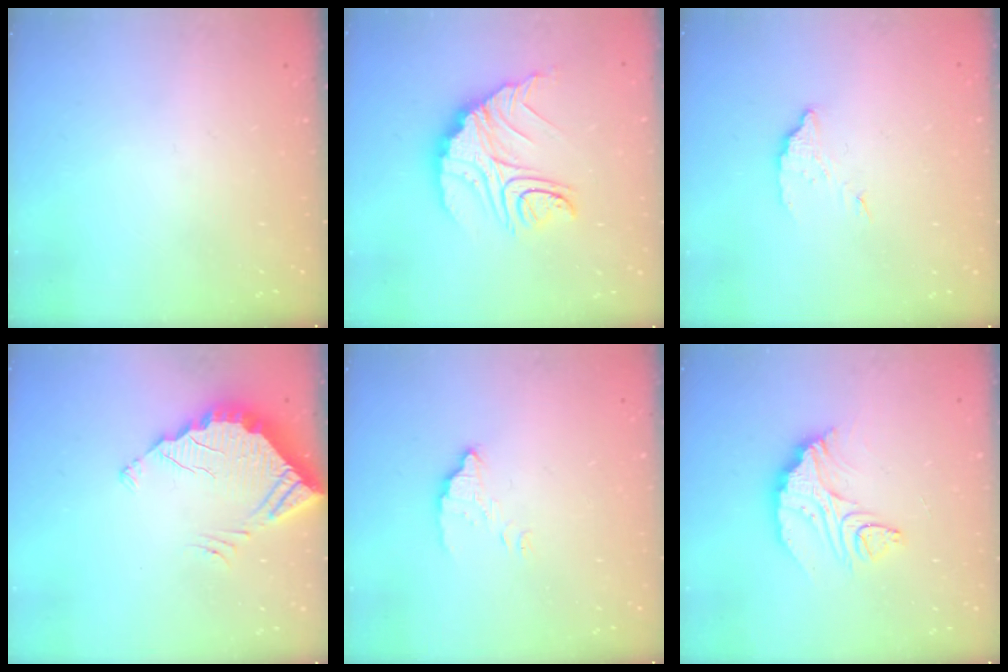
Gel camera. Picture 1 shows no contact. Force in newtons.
{"total": 14.7, "press": 14.7, "slide": 1.1}
{"total": 2.9, "press": 2.9, "slide": 0.0}
{"total": 4.5, "press": 4.5, "slide": 0.2}
{"total": 3.5, "press": 3.5, "slide": 0.1}
{"total": 10.3, "press": 10.3, "slide": 0.6}